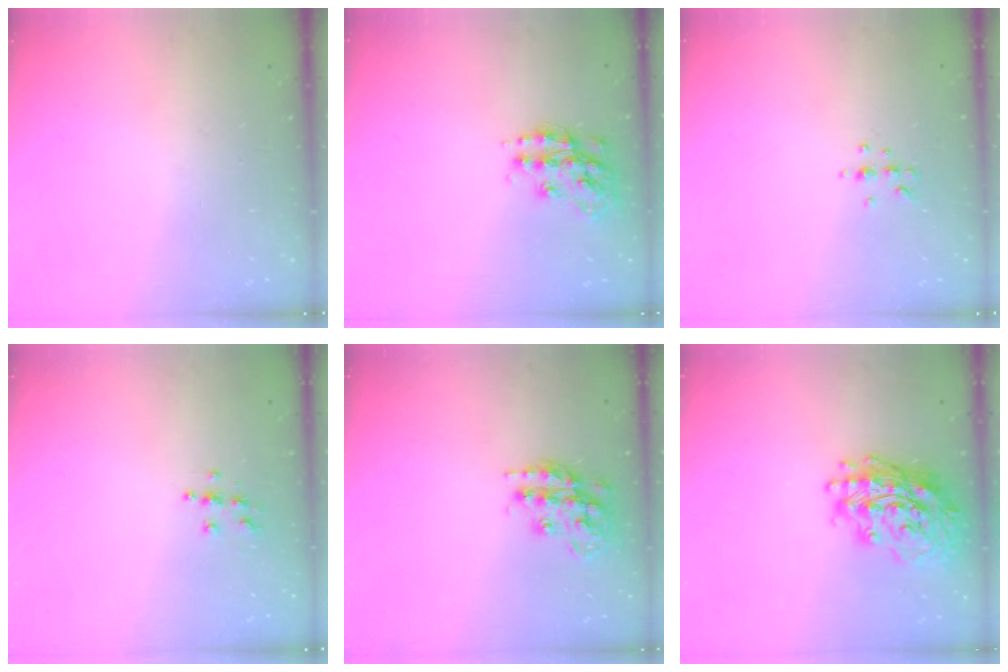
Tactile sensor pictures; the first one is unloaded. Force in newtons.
{"total": 14.2, "press": 14.2, "slide": 0.9}
{"total": 4.7, "press": 4.6, "slide": 1.1}
{"total": 6.4, "press": 6.4, "slide": 0.3}
{"total": 17.3, "press": 17.3, "slide": 1.4}
{"total": 19.4, "press": 19.2, "slide": 3.0}